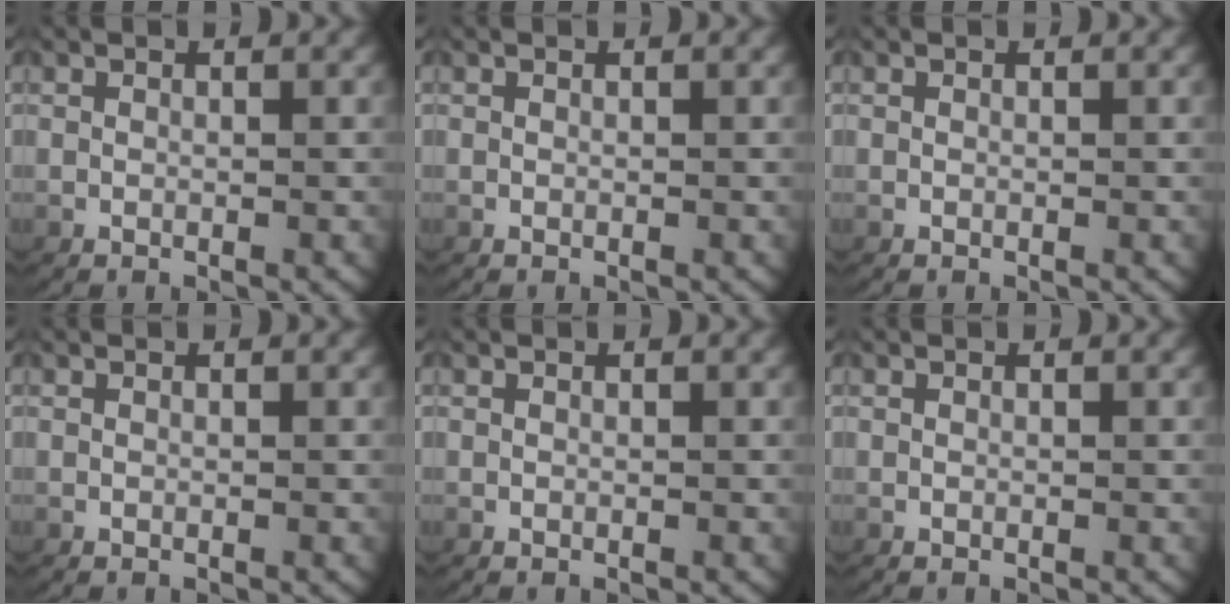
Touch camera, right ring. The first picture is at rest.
{"total": 0.0}
{"total": 0.0}
{"total": 0.0}
{"total": 0.0}
{"total": 0.0}